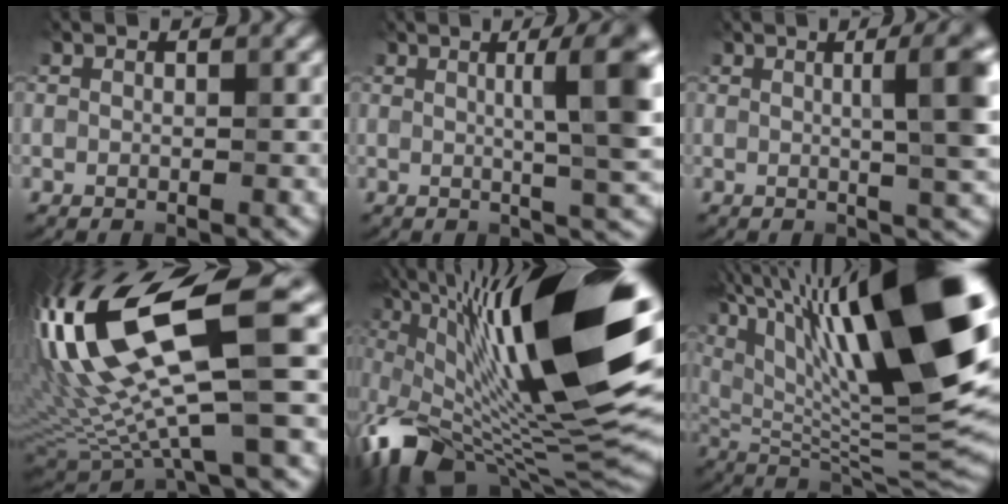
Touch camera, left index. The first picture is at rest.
{"total": 7.0, "force": [1.2, 1.2, 6.8], "torque": [-0.079, 0.013, 0.019]}
{"total": 6.5, "force": [0.9, 1.5, 6.3], "torque": [-0.064, 0.017, 0.012]}
{"total": 17.1, "force": [2.6, 4.2, 16.4], "torque": [-0.325, 0.004, 0.066]}
{"total": 19.6, "force": [1.6, 6.9, 18.3], "torque": [-0.330, 0.012, 0.013]}
{"total": 20.2, "force": [8.7, 5.8, 17.3], "torque": [-0.269, 0.046, 0.153]}